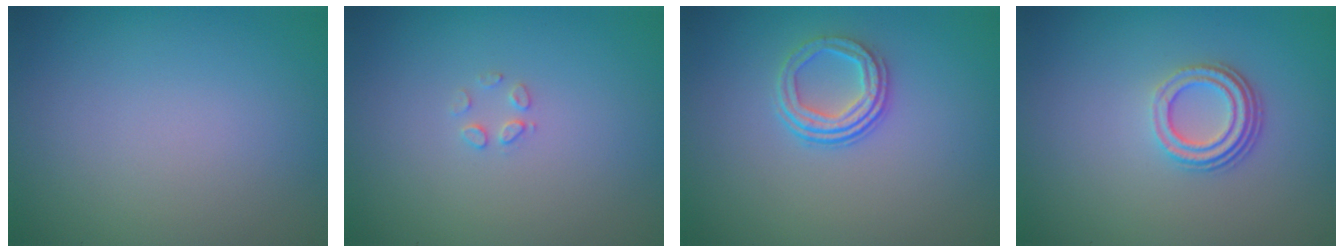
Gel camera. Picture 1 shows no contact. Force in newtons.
{"total": 1.0, "press": 1.0, "slide": 0.1}
{"total": 3.1, "press": 2.4, "slide": 1.9}
{"total": 3.3, "press": 2.4, "slide": 2.3}